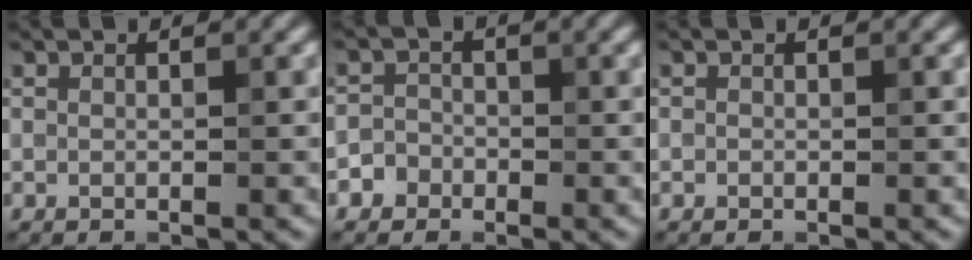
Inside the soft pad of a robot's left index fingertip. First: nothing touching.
{"total": 2.0, "force": [-1.1, 1.6, 0.0], "torque": [0.023, 0.005, -0.025]}
{"total": 0.0}